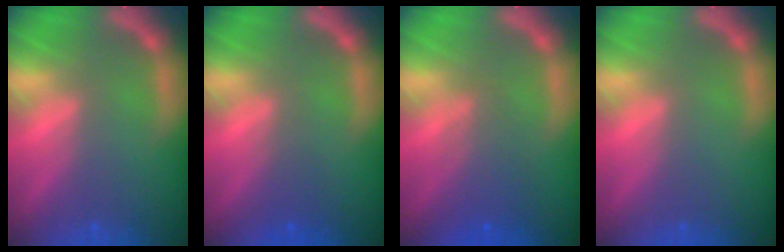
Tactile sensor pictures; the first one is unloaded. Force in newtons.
{"total": 1.5}
{"total": 3.6}
{"total": 0.0}